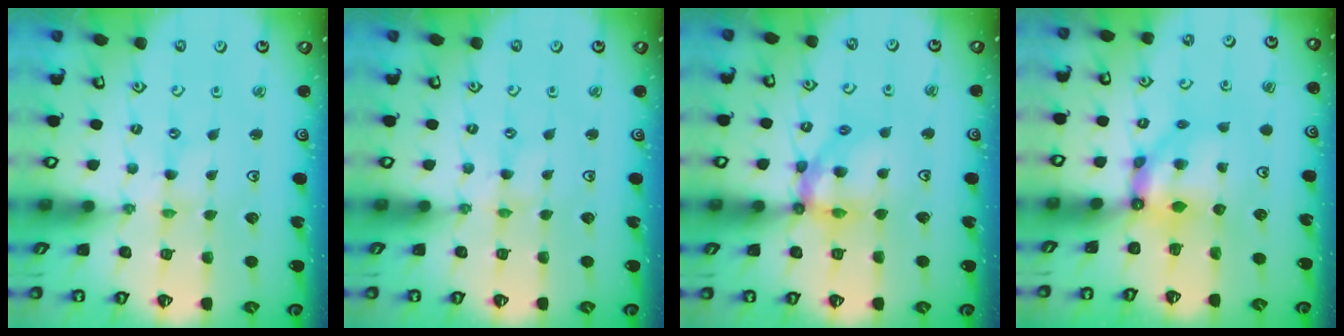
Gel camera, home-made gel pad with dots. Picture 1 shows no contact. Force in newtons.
{"total": 0.5, "press": 0.5, "slide": 0.2}
{"total": 11.7, "press": 11.5, "slide": 1.6}
{"total": 6.9, "press": 6.9, "slide": 0.6}